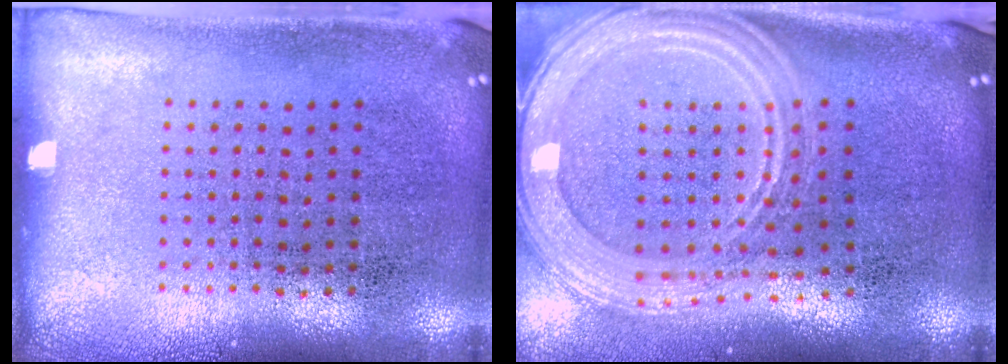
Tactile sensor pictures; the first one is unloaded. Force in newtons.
{"total": 3.0, "press": 2.5, "slide": 1.6}